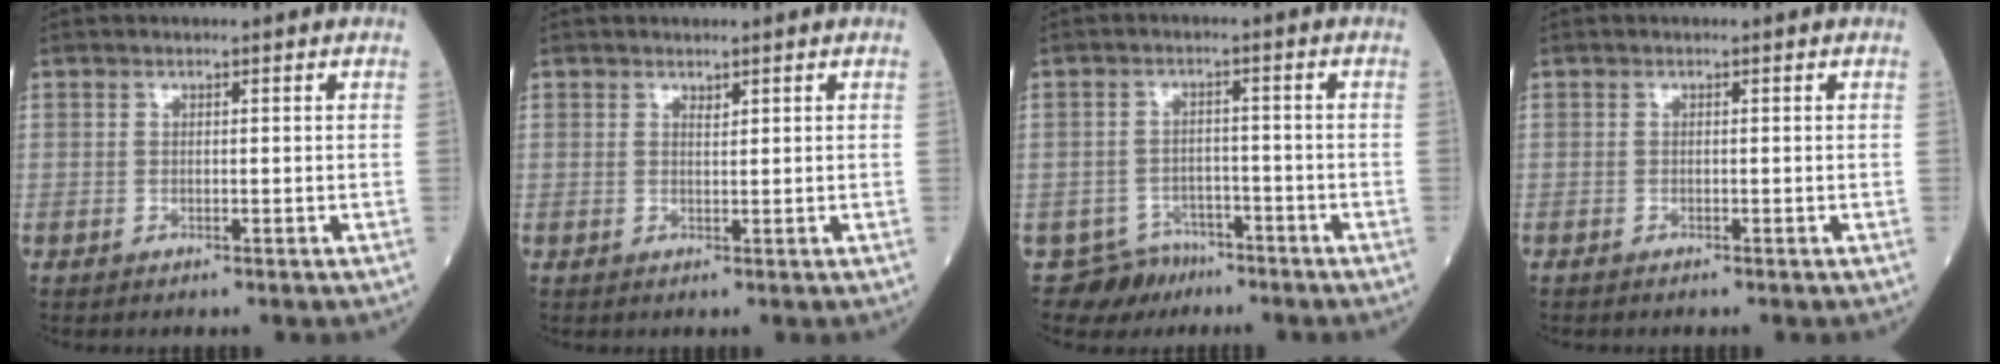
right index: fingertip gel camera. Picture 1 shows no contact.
{"total": 0.8, "force": [0.7, 0.0, 0.4], "torque": [-0.010, -0.005, 0.013]}
{"total": 4.9, "force": [-3.6, 3.2, -0.7], "torque": [0.016, 0.010, -0.059]}
{"total": 0.0}